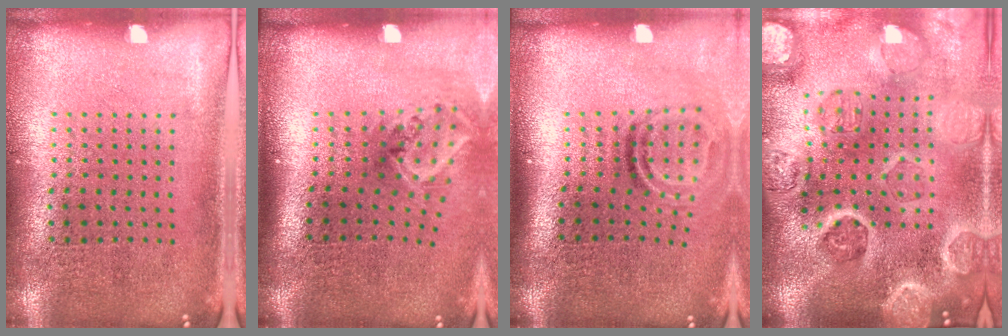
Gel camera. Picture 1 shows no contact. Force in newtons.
{"total": 2.1, "press": 1.3, "slide": 1.7}
{"total": 2.0, "press": 1.1, "slide": 1.6}
{"total": 5.2, "press": 4.5, "slide": 2.7}